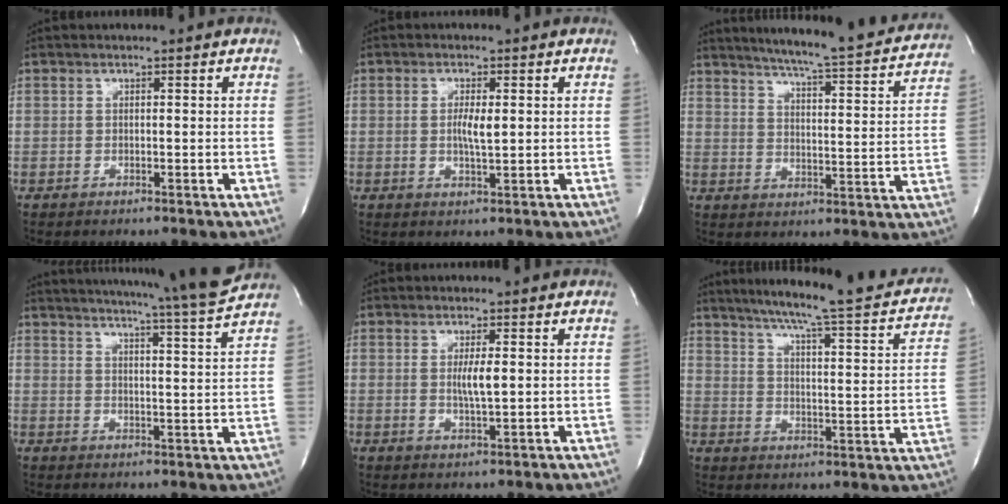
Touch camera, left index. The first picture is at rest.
{"total": 3.0, "force": [-0.1, 0.5, 2.9], "torque": [-0.058, -0.007, -0.001]}
{"total": 22.0, "force": [20.1, 1.2, 8.8], "torque": [-0.133, -0.045, 0.251]}
{"total": 14.7, "force": [13.5, -2.3, 5.3], "torque": [-0.092, -0.060, 0.174]}
{"total": 3.2, "force": [0.0, 0.3, 3.2], "torque": [-0.062, -0.008, 0.000]}
{"total": 23.9, "force": [20.4, 2.5, 12.1], "torque": [-0.176, -0.024, 0.254]}